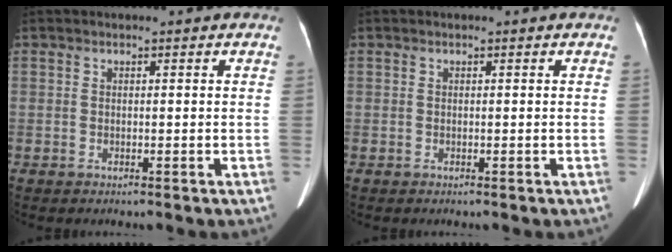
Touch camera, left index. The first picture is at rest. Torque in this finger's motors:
{"motor_torque": [0.00, 0.00, 0.00, 0.00]}